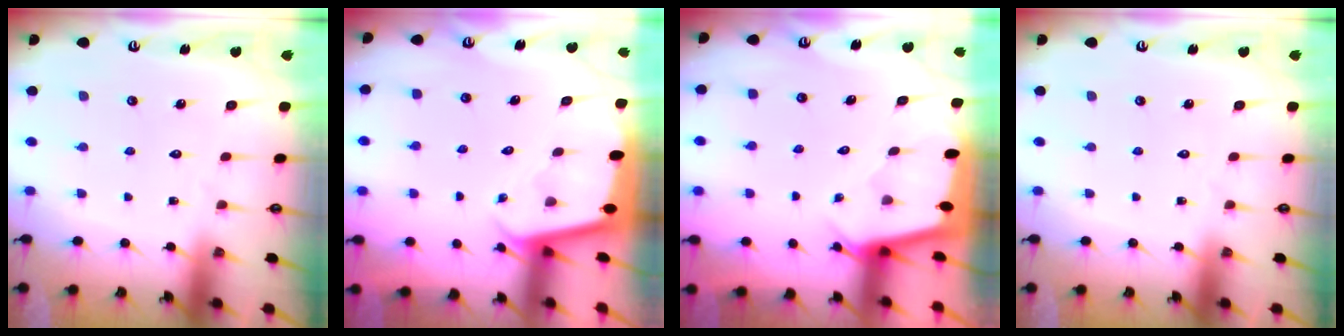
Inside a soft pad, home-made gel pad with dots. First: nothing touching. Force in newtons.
{"total": 1.9, "press": 1.9, "slide": 0.1}
{"total": 2.0, "press": 2.0, "slide": 0.1}
{"total": 0.0}